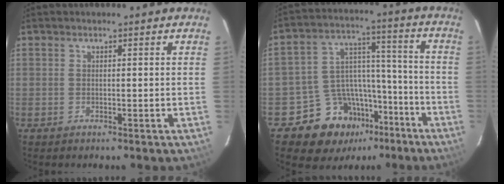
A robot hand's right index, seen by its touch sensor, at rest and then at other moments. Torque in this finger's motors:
{"motor_torque": [1.06, -0.90, 0.30, 0.00]}